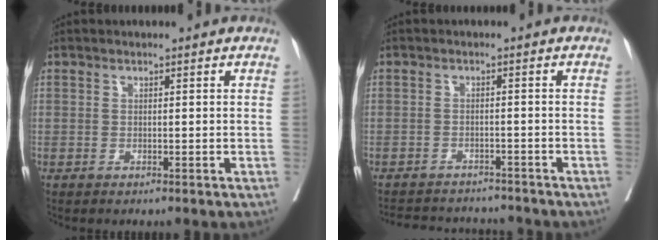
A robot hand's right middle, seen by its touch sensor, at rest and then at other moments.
{"total": 9.0, "force": [-8.6, 2.0, 1.7], "torque": [-0.028, 0.009, -0.113]}